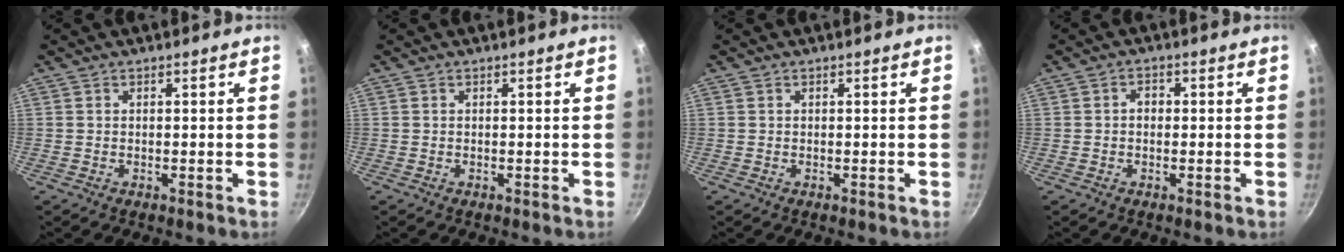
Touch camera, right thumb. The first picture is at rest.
{"total": 0.0}
{"total": 0.0}
{"total": 2.1, "force": [0.0, 1.6, 1.3], "torque": [-0.014, 0.007, -0.004]}